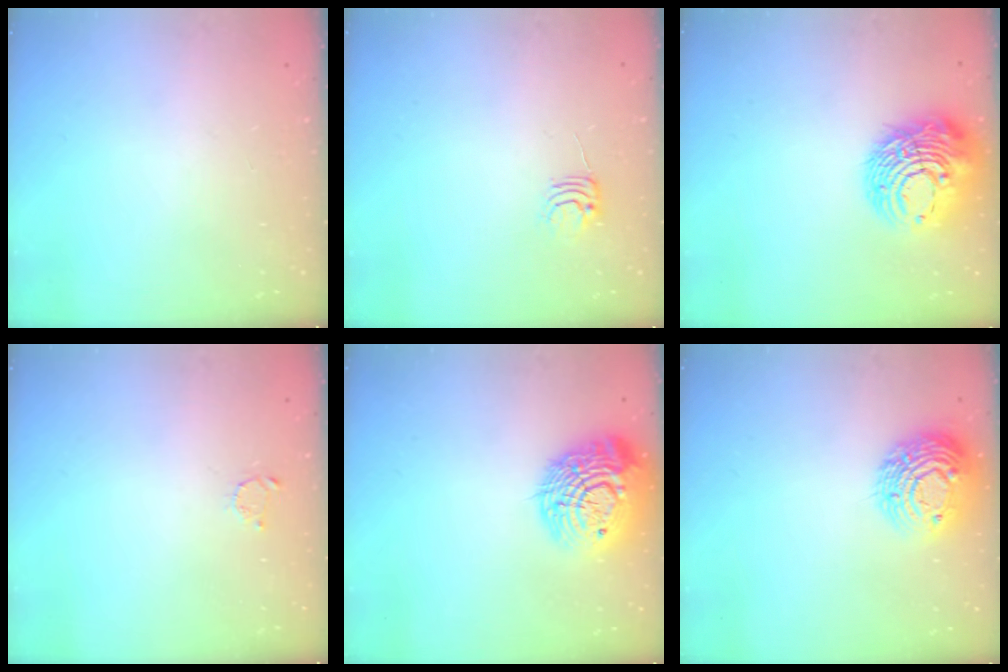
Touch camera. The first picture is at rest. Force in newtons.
{"total": 4.7, "press": 4.7, "slide": 0.5}
{"total": 16.6, "press": 16.5, "slide": 1.8}
{"total": 2.1, "press": 2.1, "slide": 0.3}
{"total": 18.8, "press": 18.7, "slide": 1.5}
{"total": 12.9, "press": 12.9, "slide": 1.0}